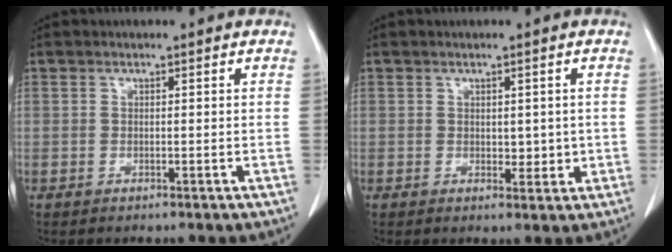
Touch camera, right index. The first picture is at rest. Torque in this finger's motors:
{"motor_torque": [0.17, 0.20, 0.07, 0.04]}